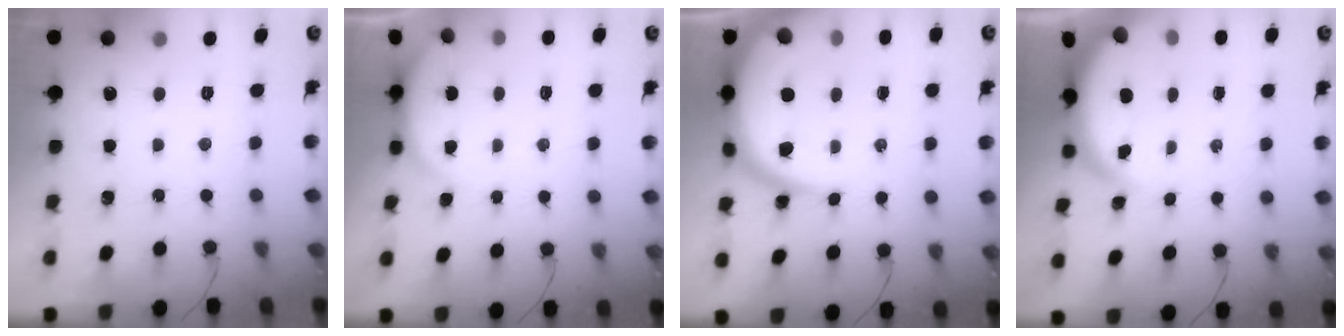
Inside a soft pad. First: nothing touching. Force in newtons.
{"total": 2.2, "press": 2.1, "slide": 0.5}
{"total": 13.8, "press": 13.8, "slide": 1.3}
{"total": 4.0, "press": 4.0, "slide": 0.1}